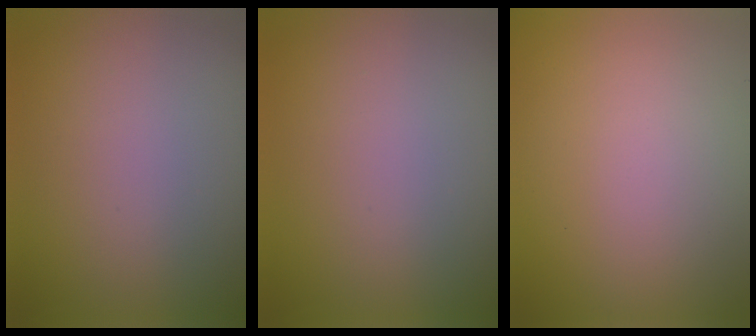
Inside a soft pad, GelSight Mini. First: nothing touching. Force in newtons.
{"total": 0.0}
{"total": 0.0}